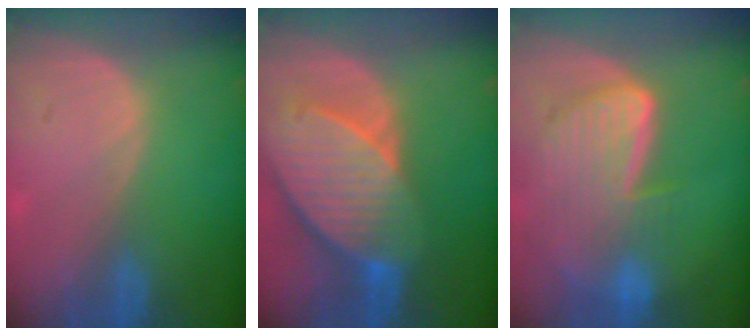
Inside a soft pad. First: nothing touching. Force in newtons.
{"total": 10.7, "press": 9.4, "slide": 5.1}
{"total": 9.1, "press": 8.0, "slide": 4.3}